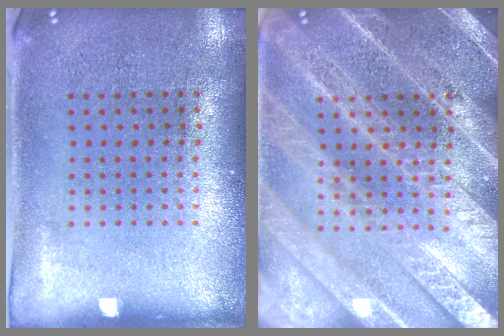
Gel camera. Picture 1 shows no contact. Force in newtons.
{"total": 6.1, "press": 6.0, "slide": 0.8}